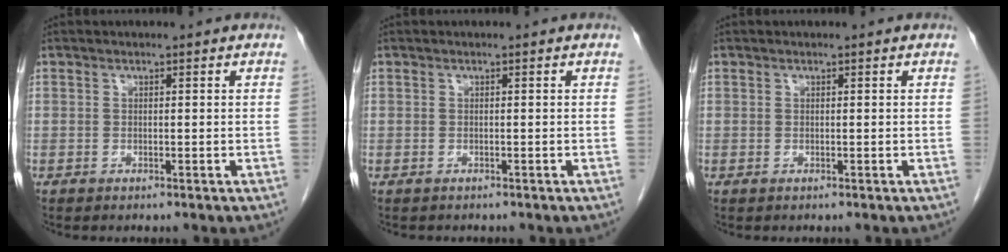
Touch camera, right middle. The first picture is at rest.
{"total": 1.0, "force": [-0.9, 0.4, 0.3], "torque": [-0.011, -0.001, -0.011]}
{"total": 0.0}